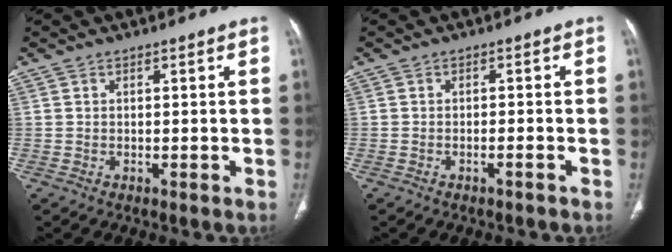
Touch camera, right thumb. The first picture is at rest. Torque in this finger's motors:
{"motor_torque": [-0.20, -0.03, -0.18, 0.07, -0.02]}